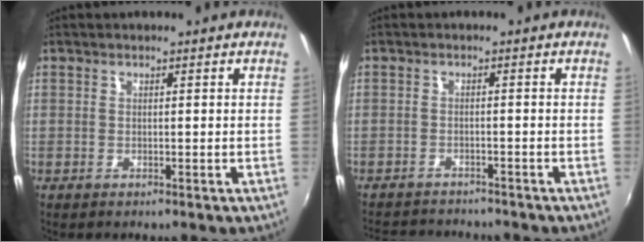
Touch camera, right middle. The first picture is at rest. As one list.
[{"total": 8.1, "force": [-7.5, 2.2, 2.1], "torque": [-0.061, -0.006, -0.116]}]